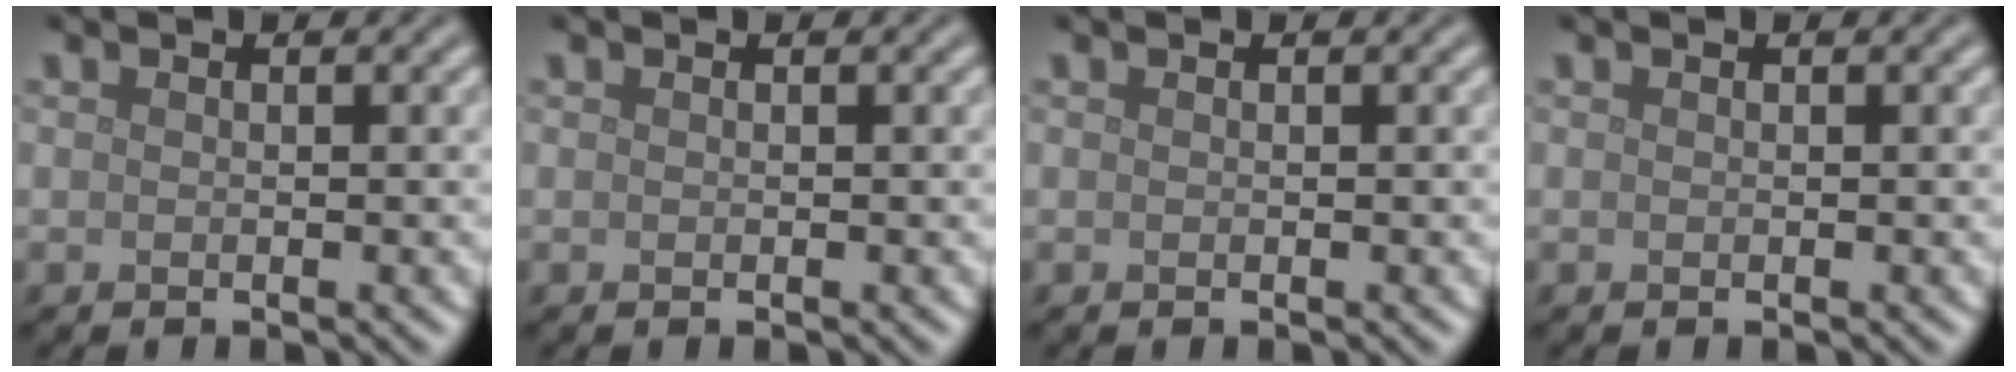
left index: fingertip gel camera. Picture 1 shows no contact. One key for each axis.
{"total": 0.0}
{"total": 0.0}
{"total": 0.0}